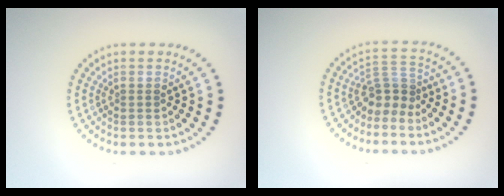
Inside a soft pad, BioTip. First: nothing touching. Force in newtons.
{"total": 2.7, "press": 1.7, "slide": 2.0}